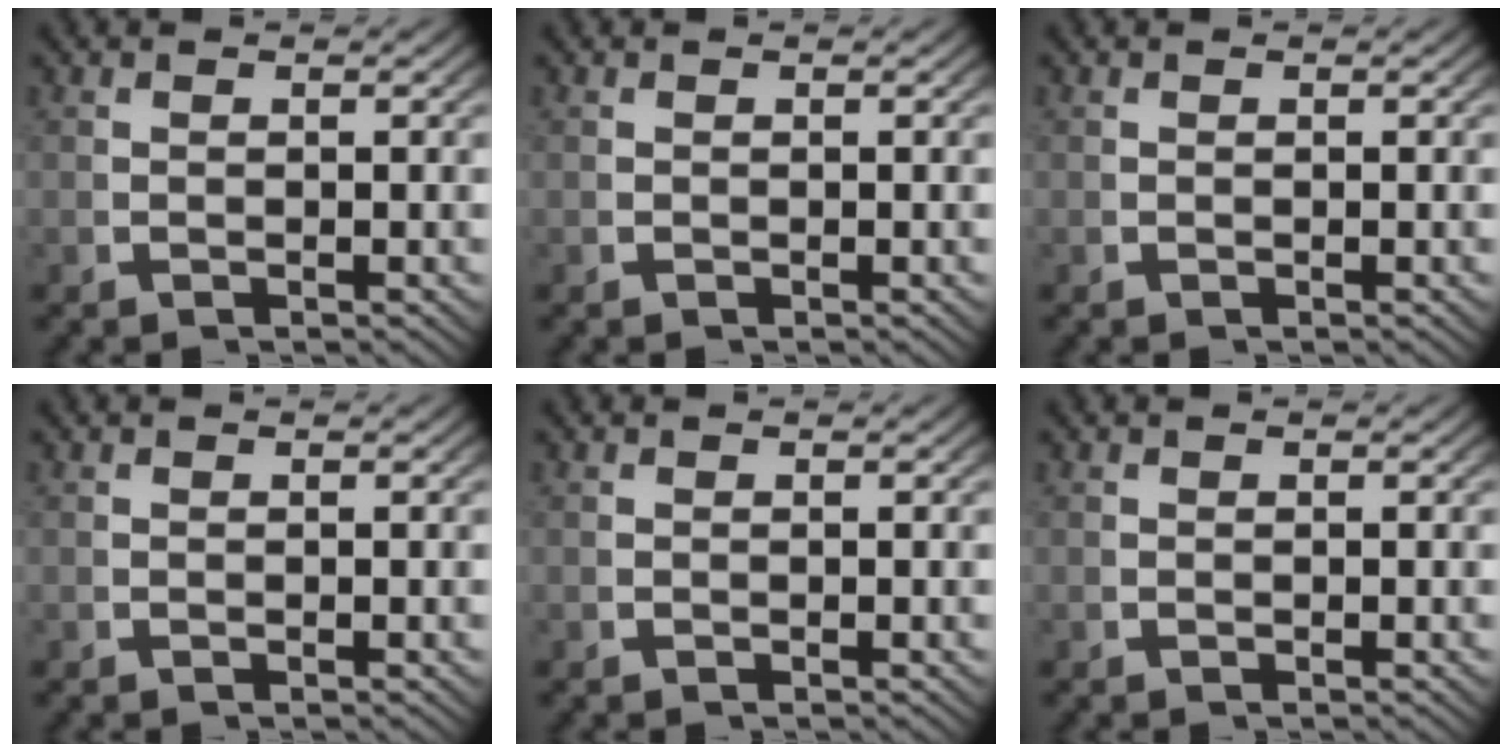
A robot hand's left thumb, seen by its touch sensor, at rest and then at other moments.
{"total": 0.0}
{"total": 0.0}
{"total": 0.0}
{"total": 0.0}
{"total": 0.0}